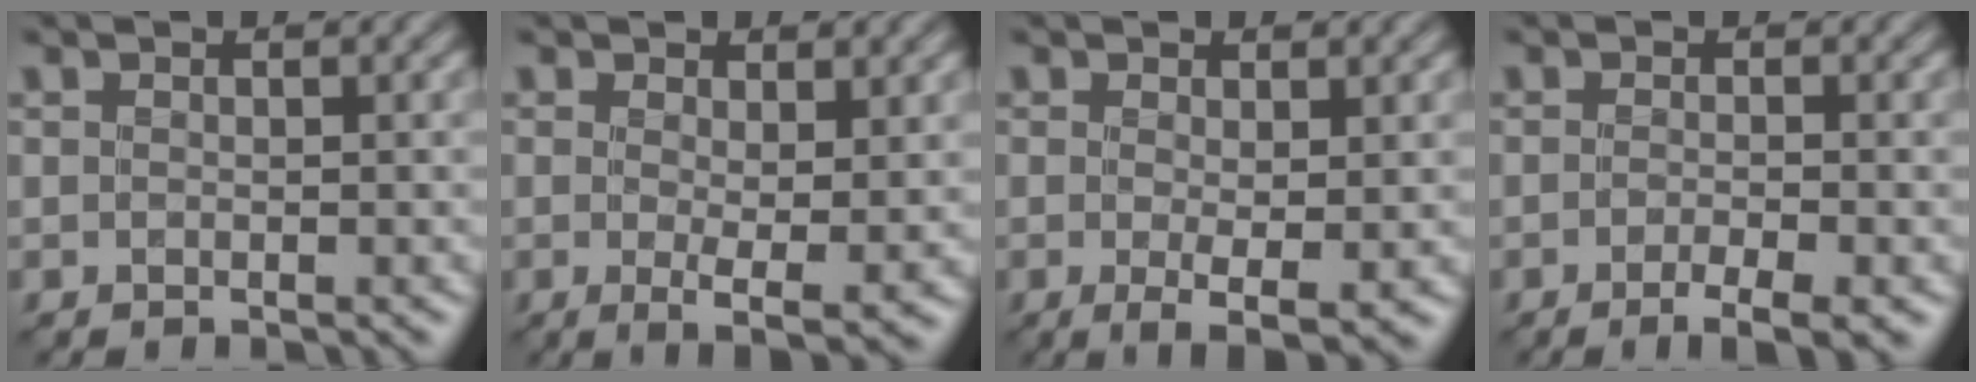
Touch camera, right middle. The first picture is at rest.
{"total": 3.1, "force": [0.4, 0.8, 3.0], "torque": [-0.054, -0.008, 0.006]}
{"total": 2.8, "force": [-0.1, 0.7, 2.7], "torque": [-0.051, -0.008, -0.001]}
{"total": 3.0, "force": [-1.5, 0.6, 2.5], "torque": [-0.046, -0.001, -0.027]}